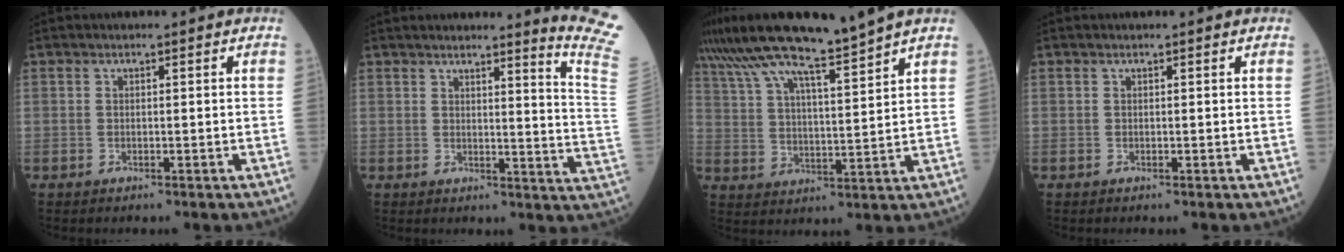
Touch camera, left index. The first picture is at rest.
{"total": 10.6, "force": [9.3, -3.1, 4.2], "torque": [-0.053, -0.106, 0.087]}
{"total": 13.3, "force": [11.5, -0.9, 6.7], "torque": [-0.125, 0.008, 0.207]}
{"total": 0.0}